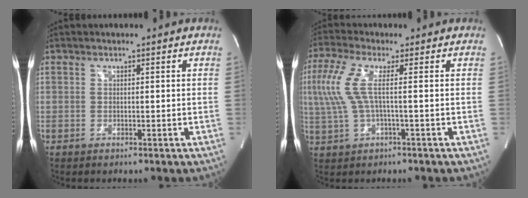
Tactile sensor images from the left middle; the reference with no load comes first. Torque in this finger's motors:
{"motor_torque": [0.72, -0.65, 0.17, 0.13]}